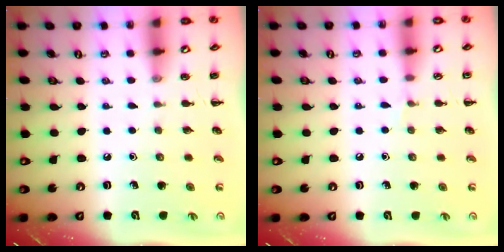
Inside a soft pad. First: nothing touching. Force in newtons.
{"total": 3.0, "press": 2.8, "slide": 1.1}